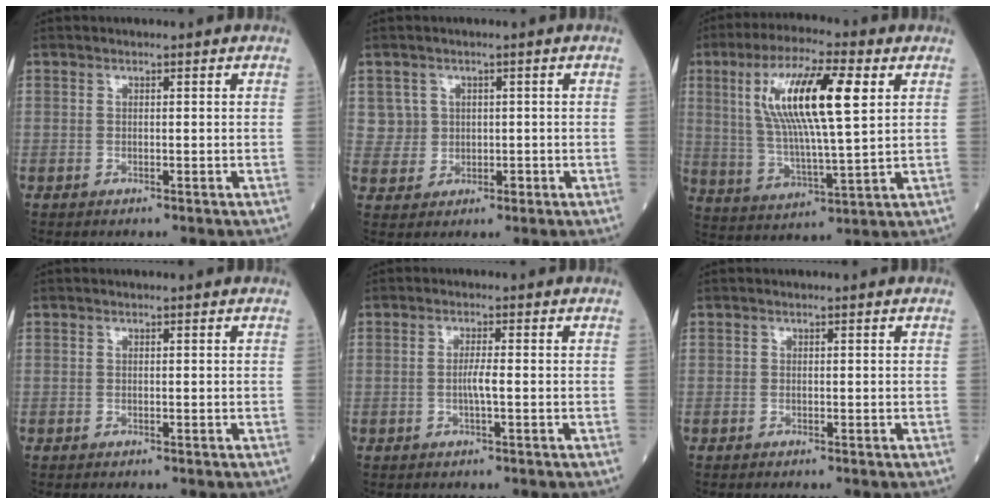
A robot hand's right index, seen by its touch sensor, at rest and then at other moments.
{"total": 3.6, "force": [1.1, 3.4, 0.0], "torque": [0.007, 0.004, 0.025]}
{"total": 15.6, "force": [4.7, 2.4, 14.7], "torque": [-0.288, 0.014, 0.083]}
{"total": 0.0}
{"total": 2.0, "force": [-0.4, -0.1, 2.0], "torque": [-0.038, 0.000, -0.008]}
{"total": 0.0}